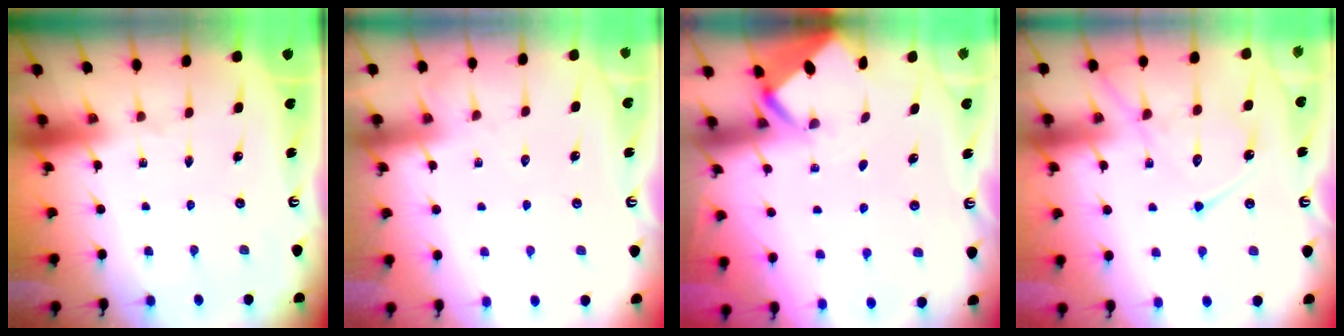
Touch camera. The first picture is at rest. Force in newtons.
{"total": 4.5, "press": 4.5, "slide": 0.6}
{"total": 2.5, "press": 2.5, "slide": 0.1}
{"total": 13.0, "press": 12.9, "slide": 1.3}